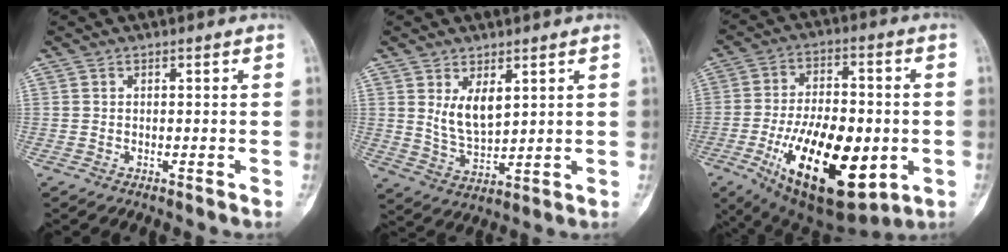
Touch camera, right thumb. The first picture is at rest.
{"total": 7.0, "force": [2.8, 3.5, 5.3], "torque": [-0.086, -0.027, 0.064]}
{"total": 24.3, "force": [-6.5, 11.6, 20.3], "torque": [-0.346, -0.004, -0.085]}